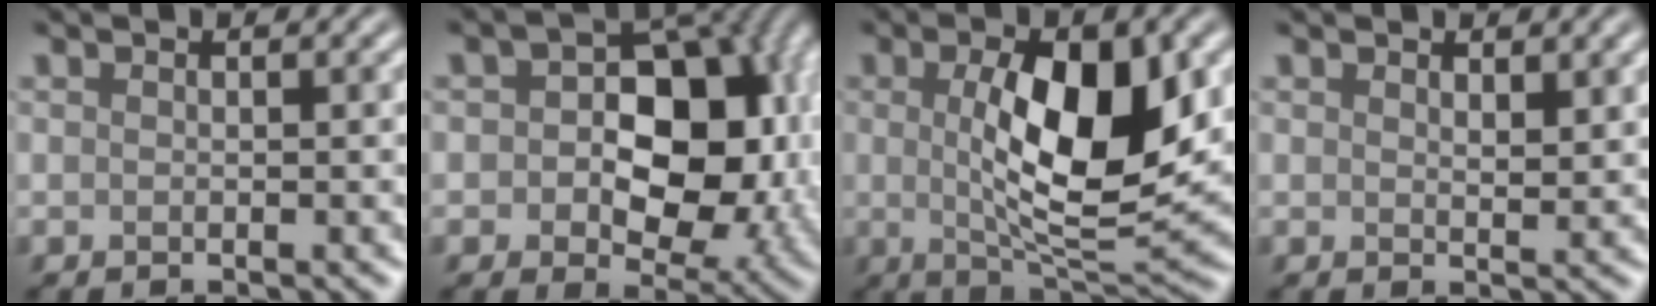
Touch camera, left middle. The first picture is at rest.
{"total": 12.2, "force": [0.5, 7.9, 9.3], "torque": [-0.113, 0.011, 0.001]}
{"total": 9.1, "force": [1.0, 3.3, 8.4], "torque": [-0.139, -0.010, 0.024]}
{"total": 1.3, "force": [1.0, 0.5, 0.6], "torque": [-0.011, -0.004, 0.021]}